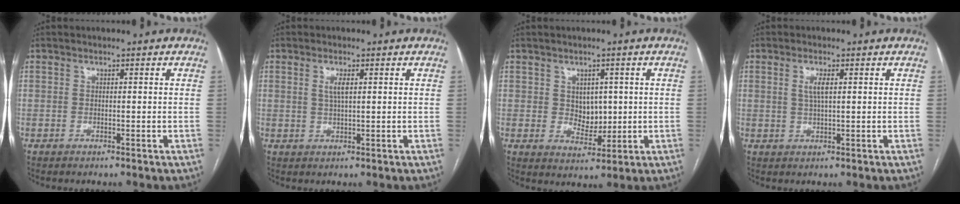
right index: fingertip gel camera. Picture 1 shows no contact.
{"total": 2.4, "force": [0.8, 0.4, 2.2], "torque": [-0.048, -0.001, 0.015]}
{"total": 4.3, "force": [0.6, 3.3, 2.8], "torque": [-0.038, -0.001, 0.020]}
{"total": 2.6, "force": [0.8, 0.5, 2.5], "torque": [-0.054, 0.000, 0.015]}